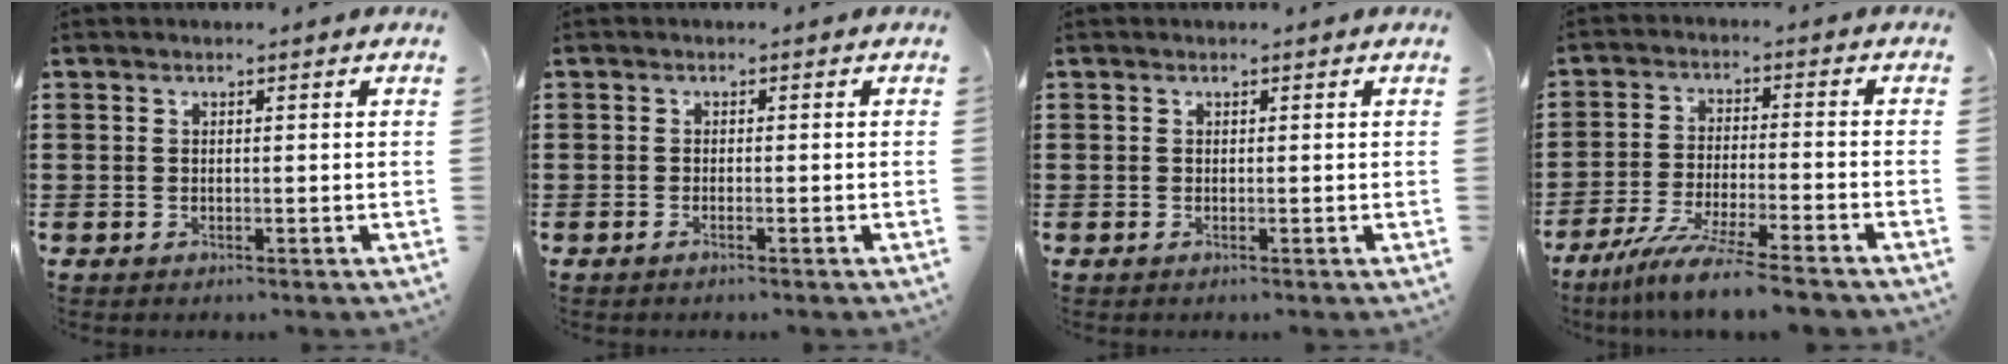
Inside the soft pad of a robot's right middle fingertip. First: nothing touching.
{"total": 0.6, "force": [-0.4, 0.0, 0.4], "torque": [-0.008, -0.002, -0.007]}
{"total": 0.0}
{"total": 7.9, "force": [-6.9, -0.4, 3.8], "torque": [-0.079, -0.014, -0.133]}